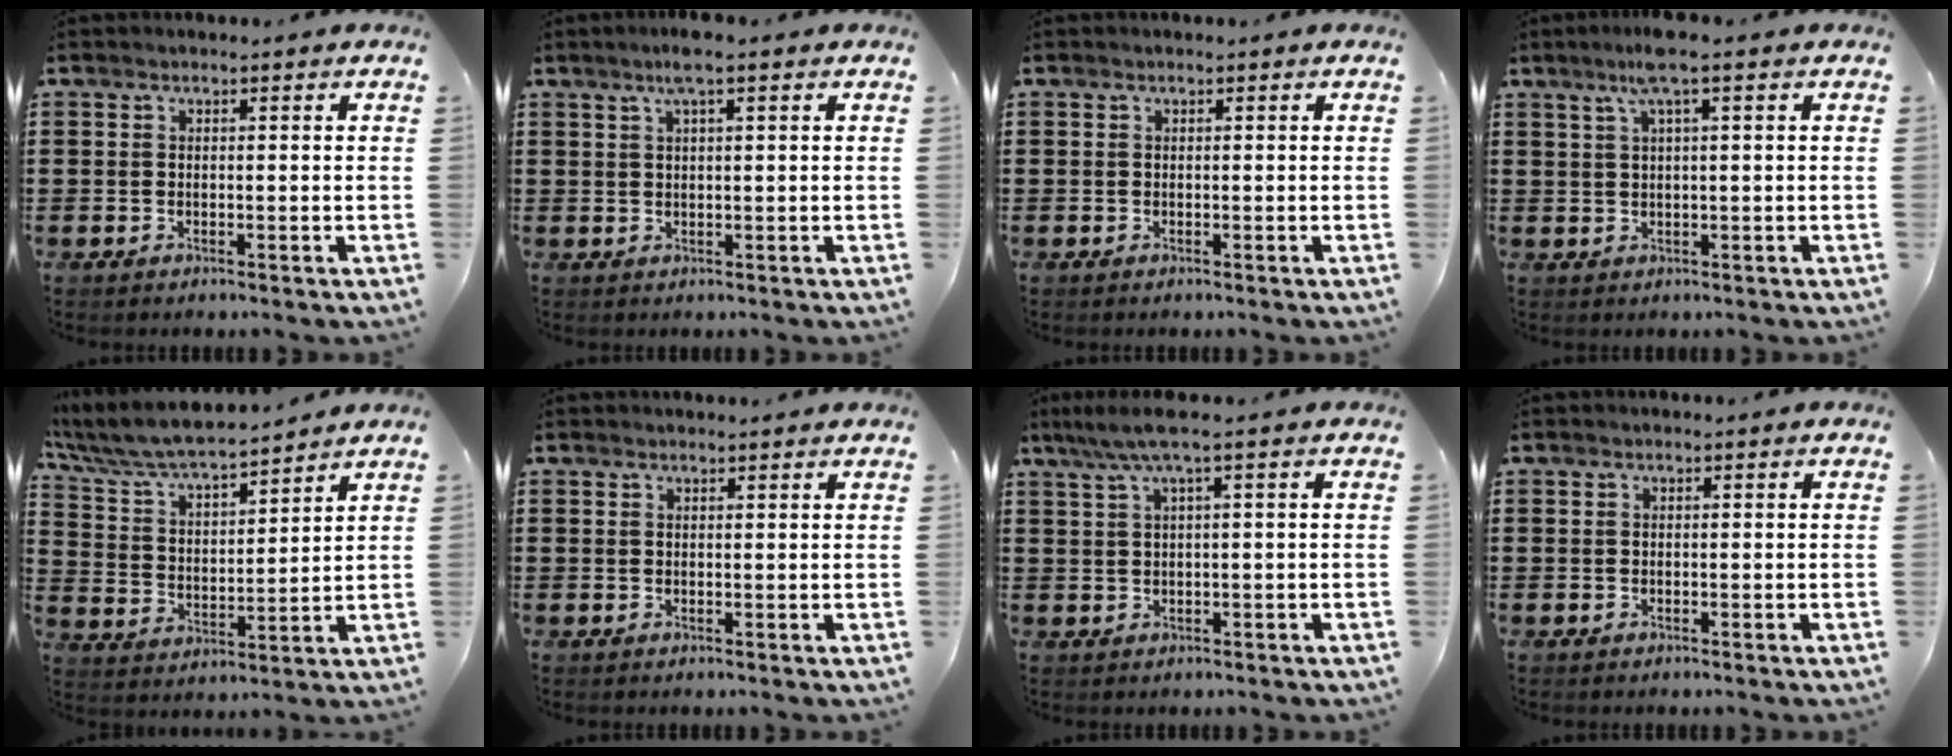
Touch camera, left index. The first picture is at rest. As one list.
[{"total": 3.0, "force": [1.7, 0.2, 2.4], "torque": [-0.051, 0.004, 0.029]}, {"total": 0.0}, {"total": 3.7, "force": [1.8, -0.1, 3.2], "torque": [-0.066, 0.003, 0.030]}, {"total": 6.8, "force": [6.4, 0.7, 2.3], "torque": [-0.074, -0.040, 0.108]}, {"total": 0.9, "force": [0.9, 0.0, 0.2], "torque": [-0.005, -0.001, 0.018]}, {"total": 3.6, "force": [1.2, 0.0, 3.4], "torque": [-0.067, 0.000, 0.018]}, {"total": 0.0}]